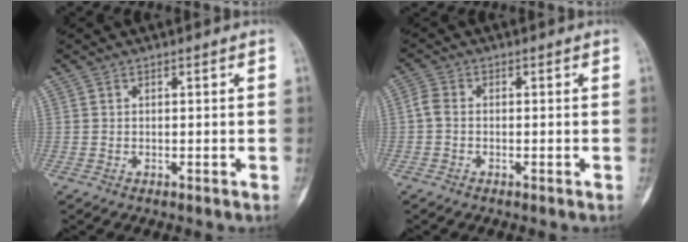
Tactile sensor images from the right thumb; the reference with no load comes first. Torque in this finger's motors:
{"motor_torque": [0.80, -0.03, 0.09, -0.52, 0.03]}